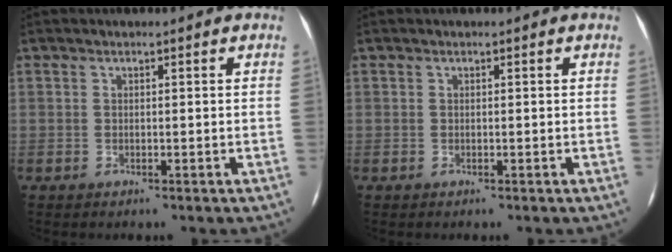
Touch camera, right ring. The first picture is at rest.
{"total": 0.0}